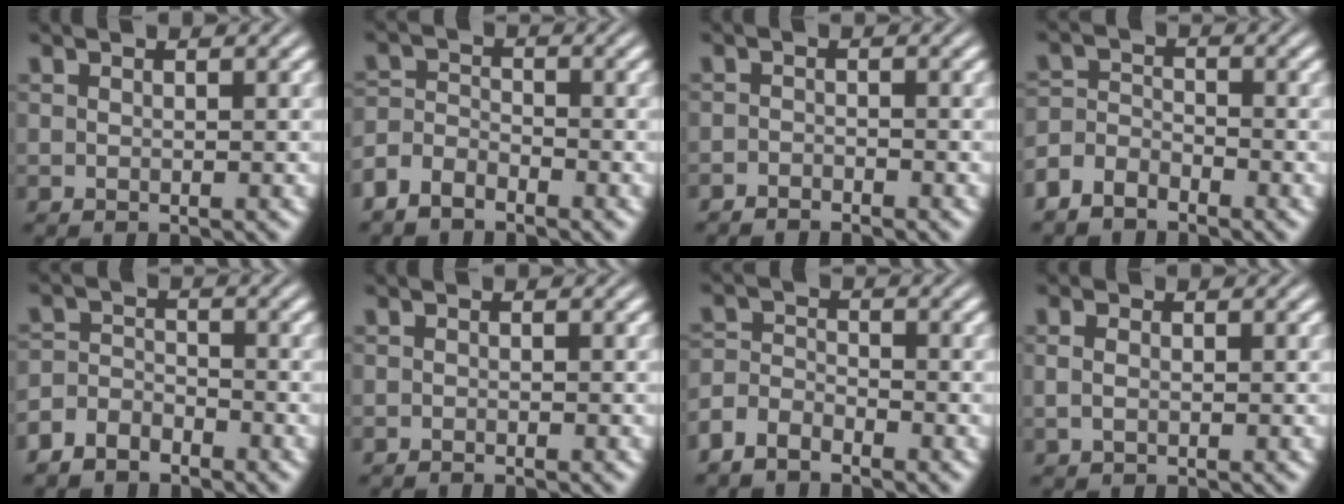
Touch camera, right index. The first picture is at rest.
{"total": 3.3, "force": [-2.5, 1.8, 0.9], "torque": [-0.009, -0.014, -0.043]}
{"total": 2.0, "force": [-1.7, -0.8, -0.5], "torque": [0.017, -0.009, -0.029]}
{"total": 3.6, "force": [-2.7, 2.1, 0.9], "torque": [-0.007, -0.014, -0.045]}
{"total": 3.5, "force": [-2.9, 1.7, 0.7], "torque": [0.002, -0.010, -0.049]}
{"total": 1.1, "force": [-0.7, -0.9, -0.2], "torque": [0.008, -0.005, -0.009]}
{"total": 3.0, "force": [-2.4, 1.6, 0.8], "torque": [-0.009, -0.014, -0.040]}
{"total": 0.7, "force": [0.1, -0.4, 0.6], "torque": [-0.011, -0.005, 0.008]}